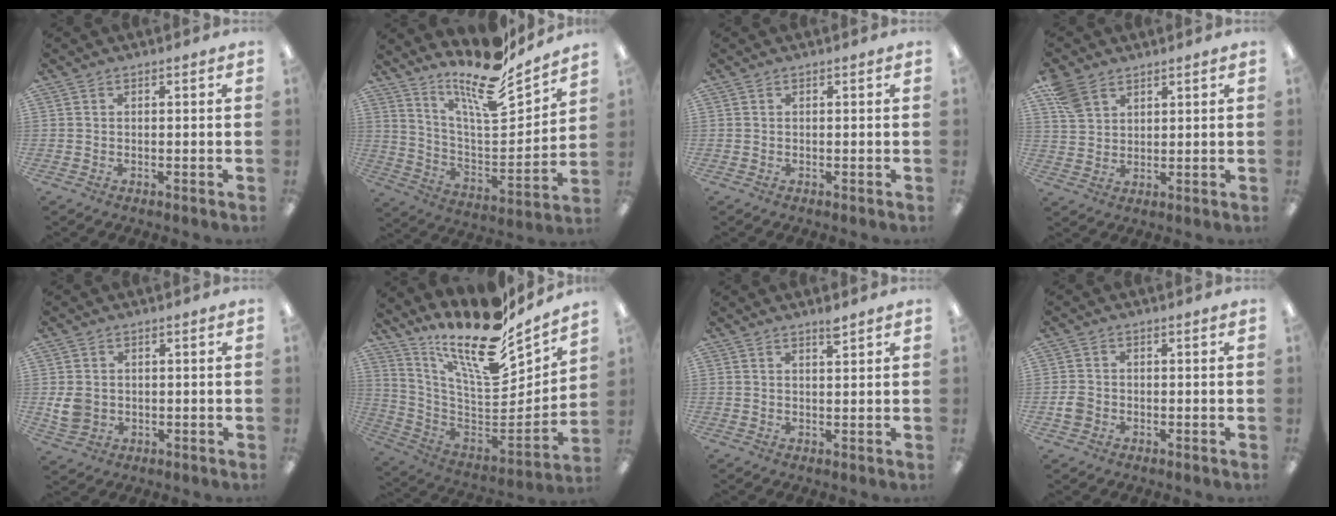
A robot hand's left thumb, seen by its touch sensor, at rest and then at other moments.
{"total": 17.7, "force": [14.3, 4.1, 9.6], "torque": [-0.173, -0.107, 0.241]}
{"total": 0.0}
{"total": 7.0, "force": [4.5, 4.5, 2.8], "torque": [-0.055, -0.009, 0.088]}
{"total": 5.5, "force": [0.1, 4.8, 2.8], "torque": [-0.057, 0.005, 0.006]}
{"total": 19.6, "force": [14.4, 5.9, 11.9], "torque": [-0.194, -0.123, 0.242]}
{"total": 2.2, "force": [1.9, 0.1, 1.1], "torque": [-0.019, -0.006, 0.033]}
{"total": 3.0, "force": [-0.8, 2.5, 1.4], "torque": [-0.021, 0.006, -0.014]}